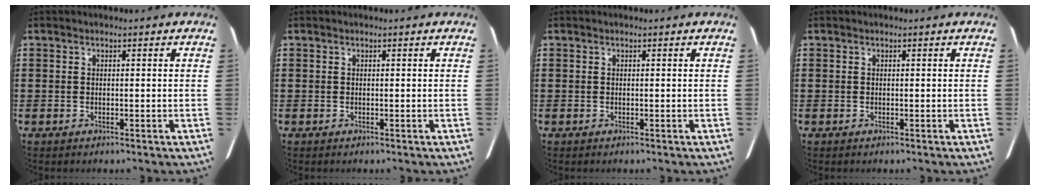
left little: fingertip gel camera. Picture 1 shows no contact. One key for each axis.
{"total": 0.0}
{"total": 0.0}
{"total": 0.0}